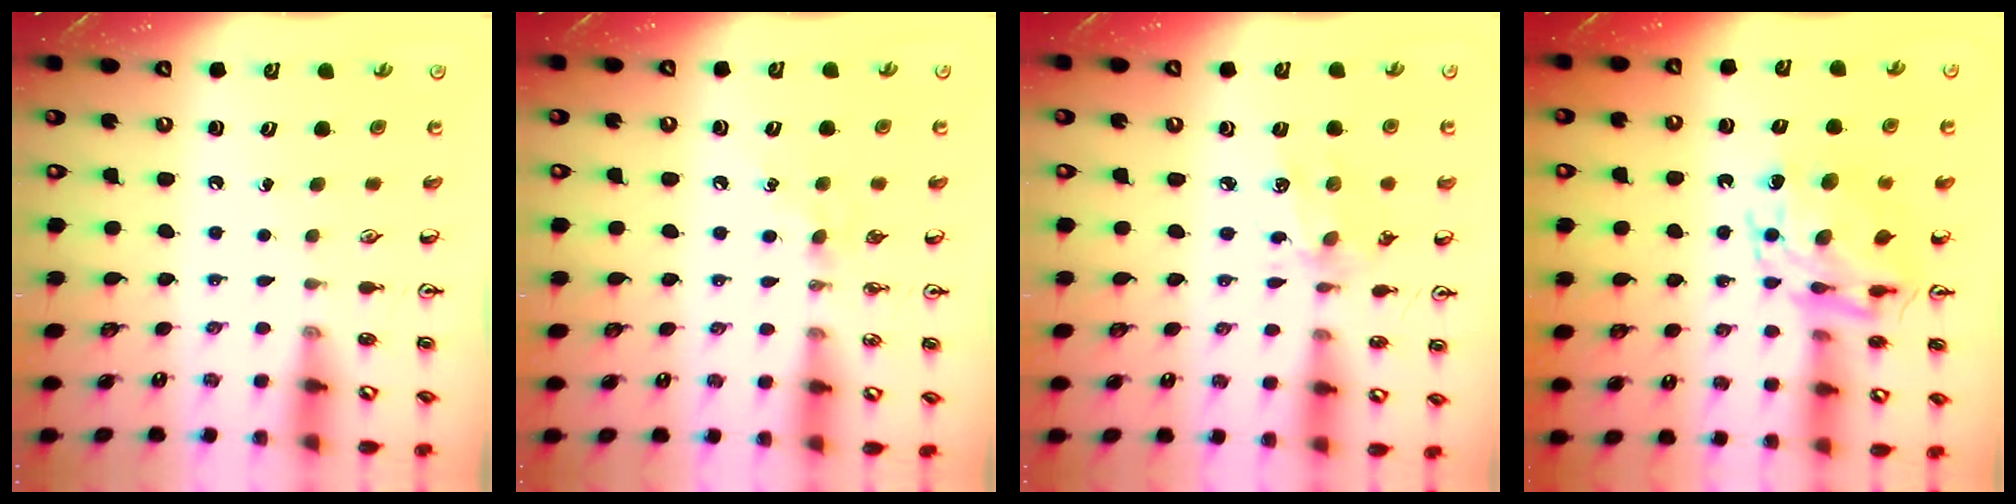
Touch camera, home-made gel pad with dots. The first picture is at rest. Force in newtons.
{"total": 5.6, "press": 5.5, "slide": 0.9}
{"total": 6.8, "press": 6.8, "slide": 0.5}
{"total": 12.7, "press": 12.6, "slide": 1.6}